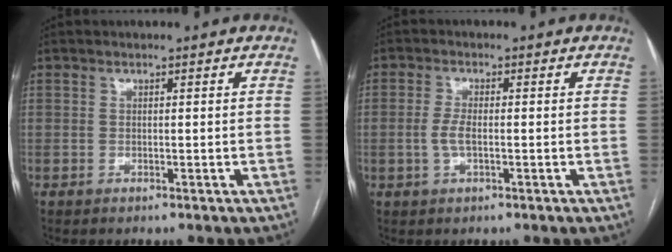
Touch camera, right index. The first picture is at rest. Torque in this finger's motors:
{"motor_torque": [0.58, -0.01, 0.38, 0.09]}